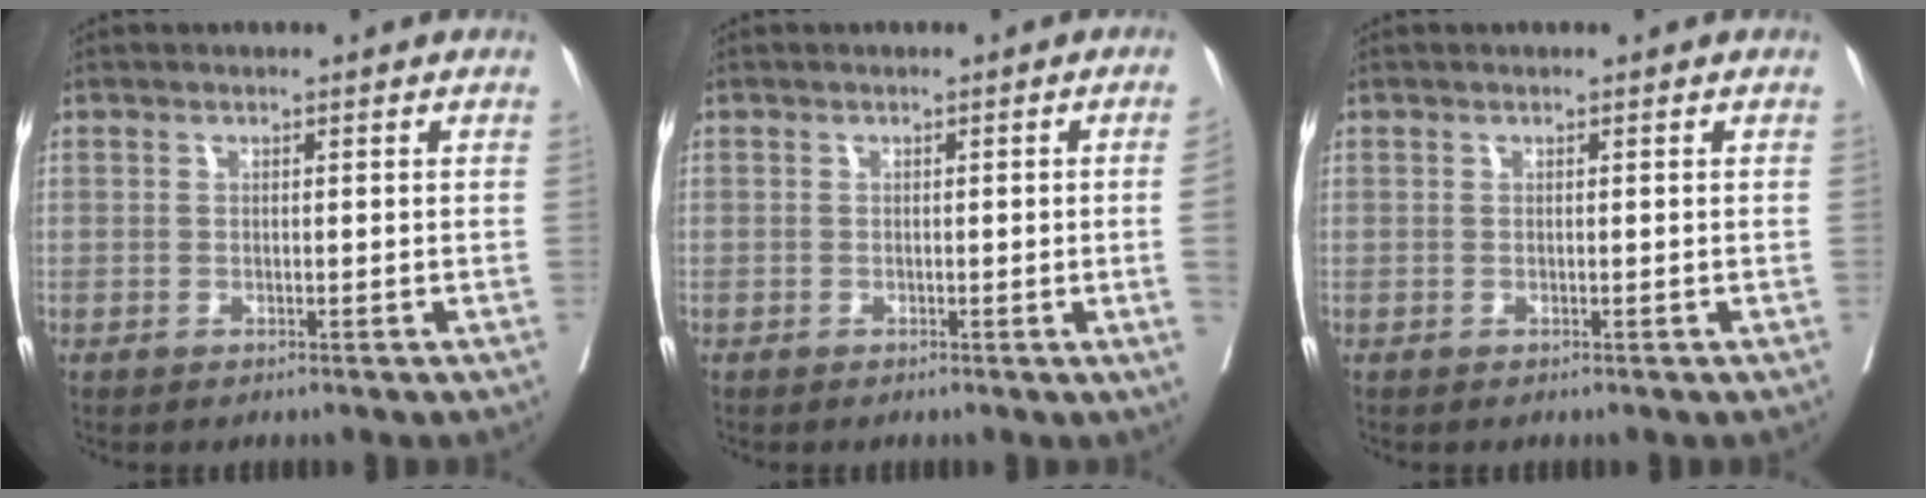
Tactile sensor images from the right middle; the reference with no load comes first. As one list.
[{"total": 2.7, "force": [-0.4, -1.0, 2.5], "torque": [-0.031, -0.004, -0.002]}, {"total": 0.0}]